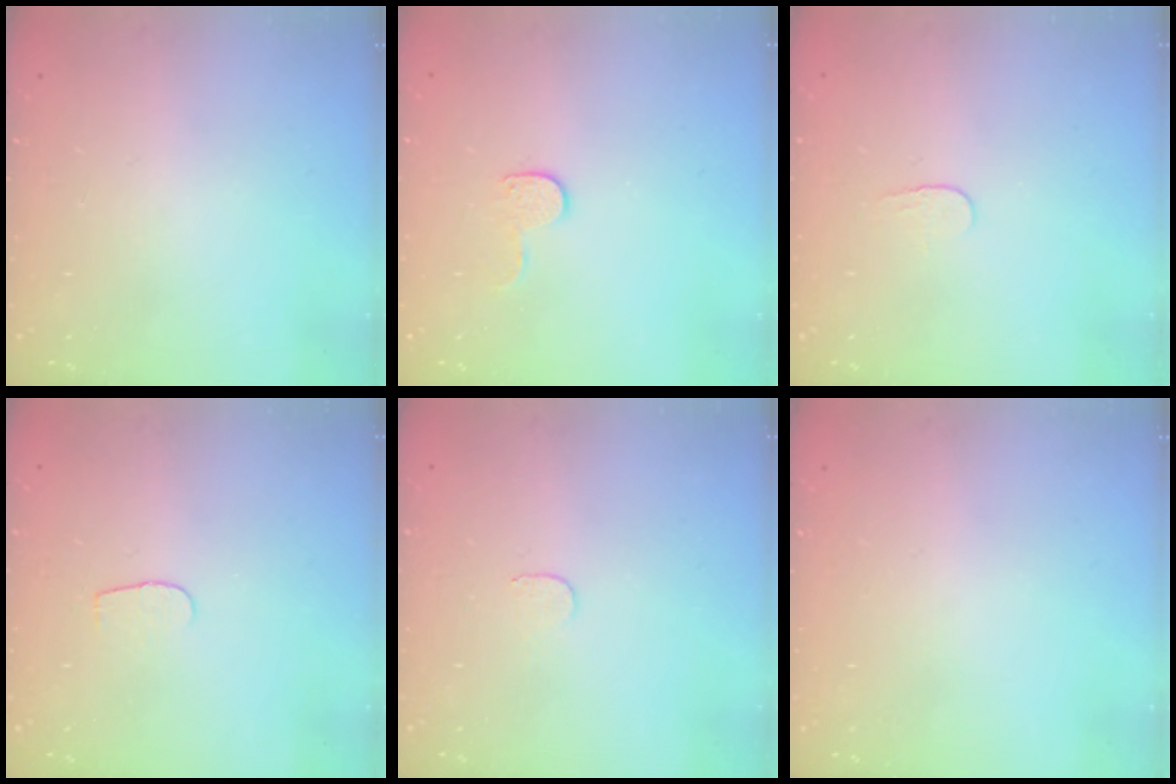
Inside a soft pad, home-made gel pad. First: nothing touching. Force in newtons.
{"total": 6.7, "press": 6.7, "slide": 0.6}
{"total": 3.5, "press": 3.4, "slide": 0.4}
{"total": 3.2, "press": 3.2, "slide": 0.3}
{"total": 3.0, "press": 3.0, "slide": 0.3}
{"total": 0.0}